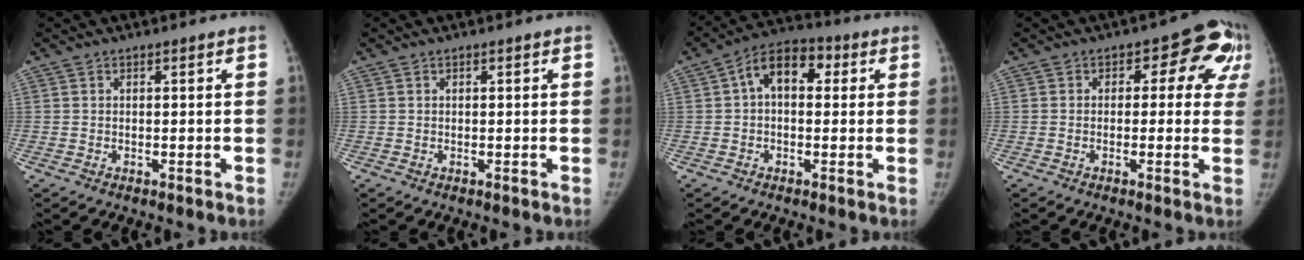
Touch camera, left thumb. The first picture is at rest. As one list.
[{"total": 0.0}, {"total": 9.2, "force": [1.7, 6.0, 6.8], "torque": [-0.086, 0.028, 0.015]}, {"total": 9.1, "force": [2.1, 5.9, 6.6], "torque": [-0.016, 0.015, 0.009]}]